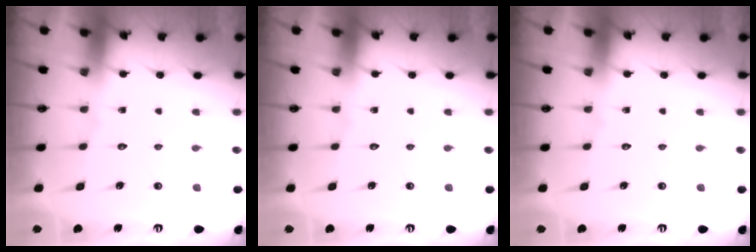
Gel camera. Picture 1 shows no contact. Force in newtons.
{"total": 0.0}
{"total": 0.0}